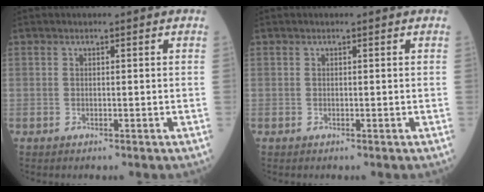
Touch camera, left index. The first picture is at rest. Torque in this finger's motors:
{"motor_torque": [0.00, 0.00, 0.00, 0.00]}